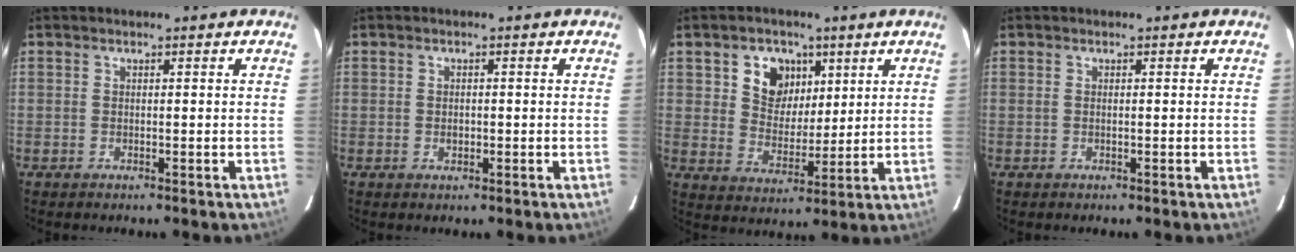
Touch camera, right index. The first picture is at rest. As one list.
[{"total": 1.3, "force": [-0.2, 1.1, 0.6], "torque": [-0.010, 0.002, -0.004]}, {"total": 9.0, "force": [3.8, 7.1, 3.8], "torque": [-0.074, 0.008, 0.071]}, {"total": 0.0}]